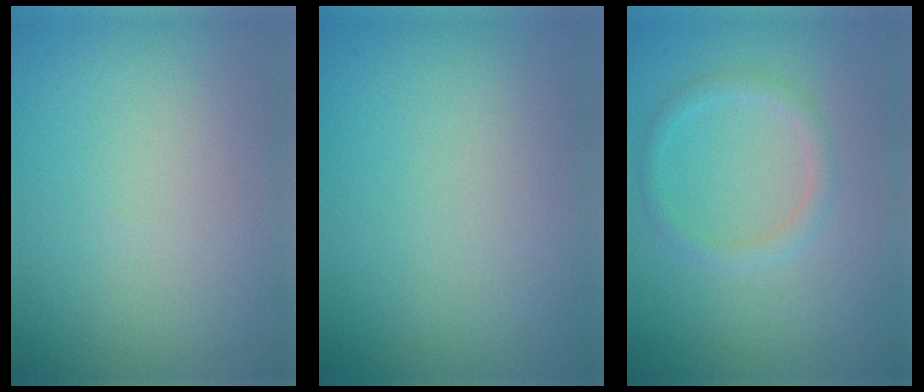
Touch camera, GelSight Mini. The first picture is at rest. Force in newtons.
{"total": 0.0}
{"total": 1.6, "press": 1.6, "slide": 0.1}